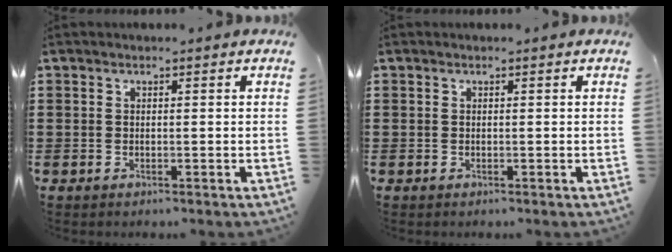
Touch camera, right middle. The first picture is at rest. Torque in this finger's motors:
{"motor_torque": [-0.04, 0.03, 0.00, 0.00]}